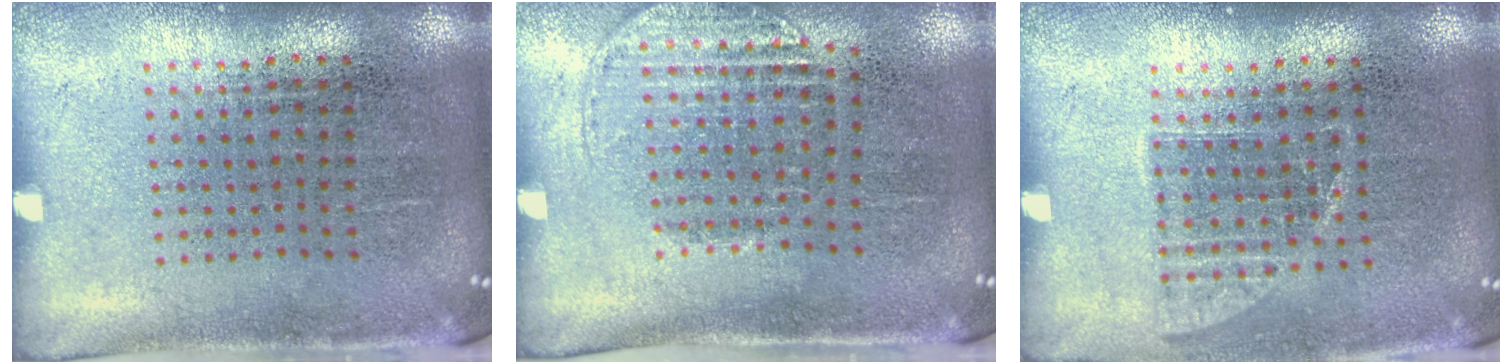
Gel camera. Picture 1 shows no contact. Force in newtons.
{"total": 1.3, "press": 1.1, "slide": 0.7}
{"total": 0.9, "press": 0.8, "slide": 0.3}